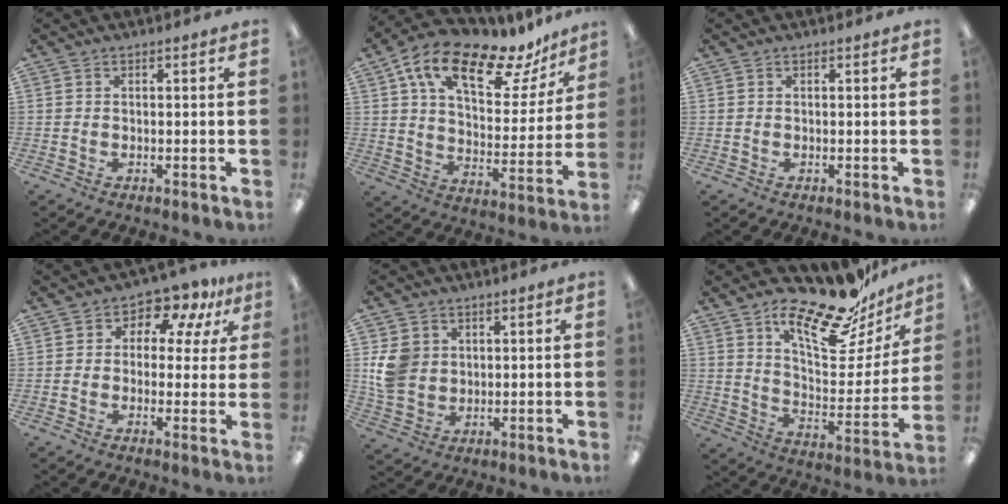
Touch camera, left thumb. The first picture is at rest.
{"total": 18.9, "force": [12.8, 7.4, 11.8], "torque": [-0.200, -0.072, 0.216]}
{"total": 0.0}
{"total": 6.9, "force": [4.1, 4.7, 3.0], "torque": [-0.043, -0.032, 0.071]}
{"total": 8.2, "force": [1.9, 7.3, 3.3], "torque": [-0.064, 0.007, 0.038]}
{"total": 21.5, "force": [16.3, 7.4, 11.9], "torque": [-0.175, -0.116, 0.273]}